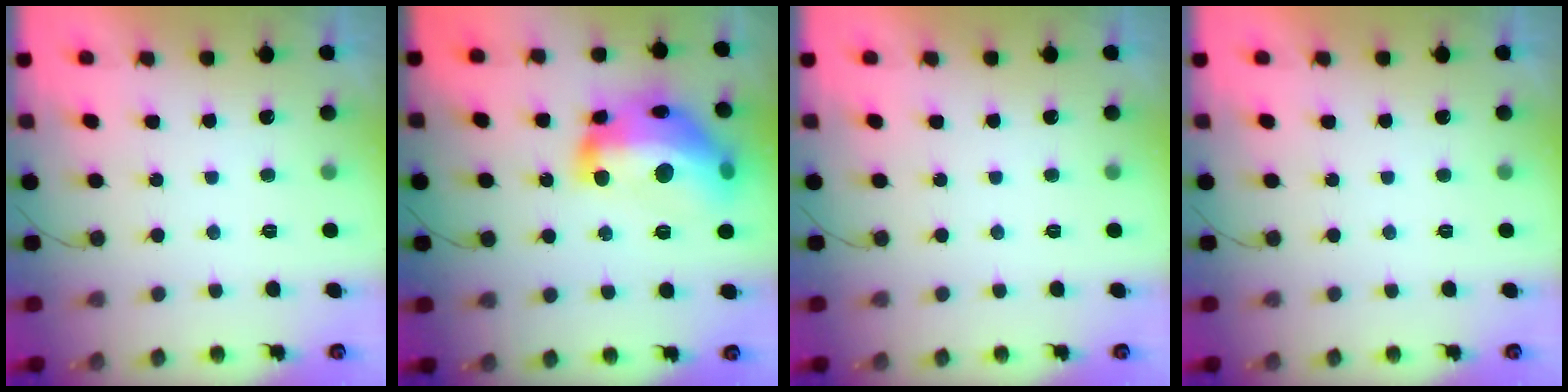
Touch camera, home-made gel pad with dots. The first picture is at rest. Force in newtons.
{"total": 23.9, "press": 23.8, "slide": 1.5}
{"total": 0.0}
{"total": 0.0}